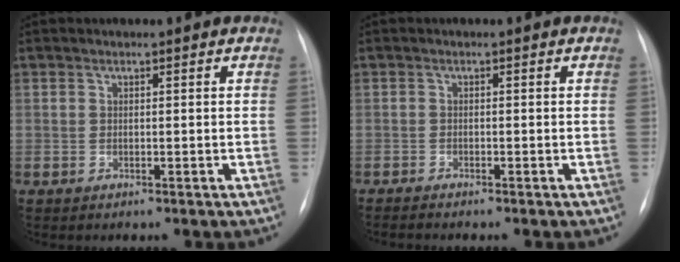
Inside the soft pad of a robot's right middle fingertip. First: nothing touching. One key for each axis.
{"total": 1.2, "fx": -1.1, "fy": 0.0, "fz": 0.4, "tx": -0.010, "ty": -0.003, "tz": -0.017}